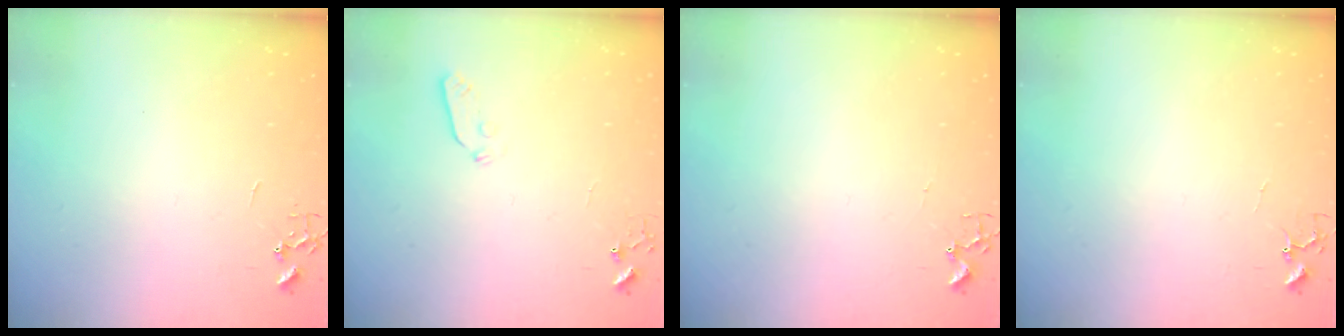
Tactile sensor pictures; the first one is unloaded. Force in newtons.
{"total": 3.7, "press": 3.6, "slide": 0.4}
{"total": 1.7, "press": 1.6, "slide": 0.2}
{"total": 4.0, "press": 4.0, "slide": 0.3}